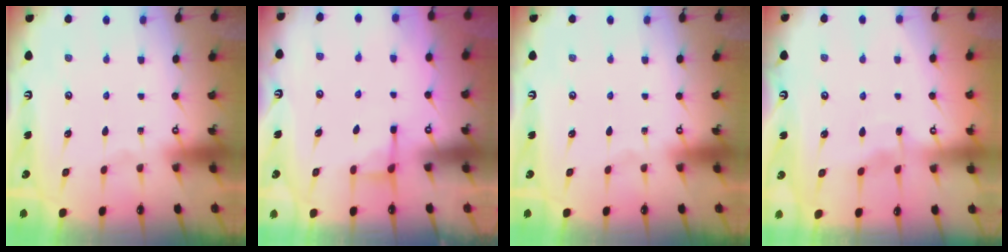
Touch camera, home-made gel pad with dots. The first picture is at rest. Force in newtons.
{"total": 3.9, "press": 3.9, "slide": 0.5}
{"total": 0.0}
{"total": 3.5, "press": 3.5, "slide": 0.3}